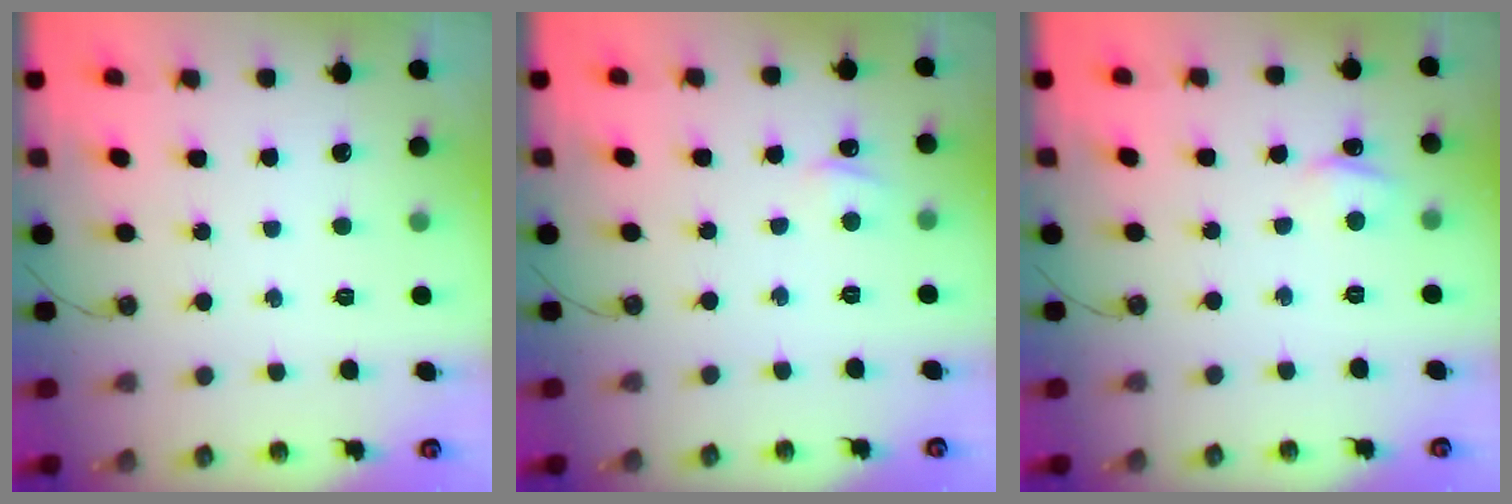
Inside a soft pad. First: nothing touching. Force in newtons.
{"total": 1.6, "press": 1.5, "slide": 0.2}
{"total": 2.9, "press": 2.8, "slide": 0.3}